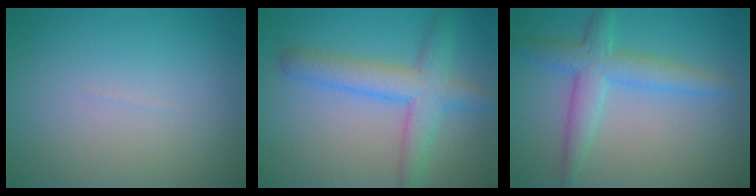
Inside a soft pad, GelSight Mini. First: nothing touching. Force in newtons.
{"total": 5.0, "press": 5.0, "slide": 0.2}
{"total": 4.2, "press": 4.2, "slide": 0.2}